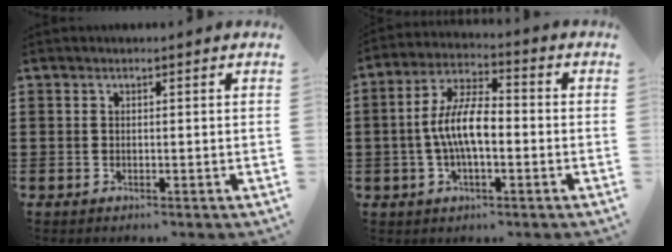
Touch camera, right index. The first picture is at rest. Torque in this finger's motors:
{"motor_torque": [1.75, -0.39, 0.44, 0.21]}